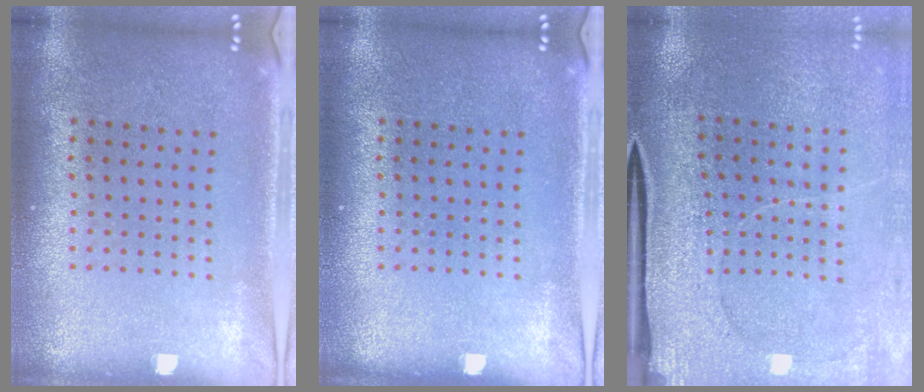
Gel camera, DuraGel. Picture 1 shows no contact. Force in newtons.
{"total": 0.0}
{"total": 3.0, "press": 2.8, "slide": 1.1}